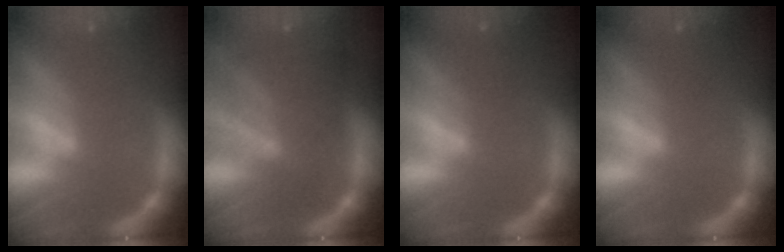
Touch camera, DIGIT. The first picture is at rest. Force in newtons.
{"total": 7.0}
{"total": 1.9}
{"total": 1.4}